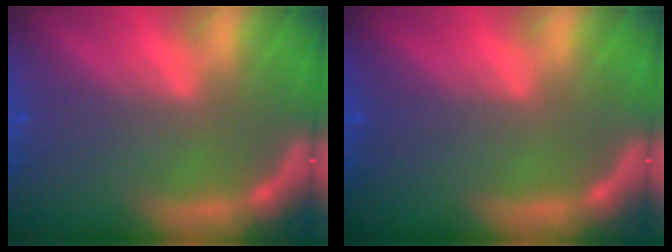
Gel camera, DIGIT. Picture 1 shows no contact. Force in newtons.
{"total": 0.0}